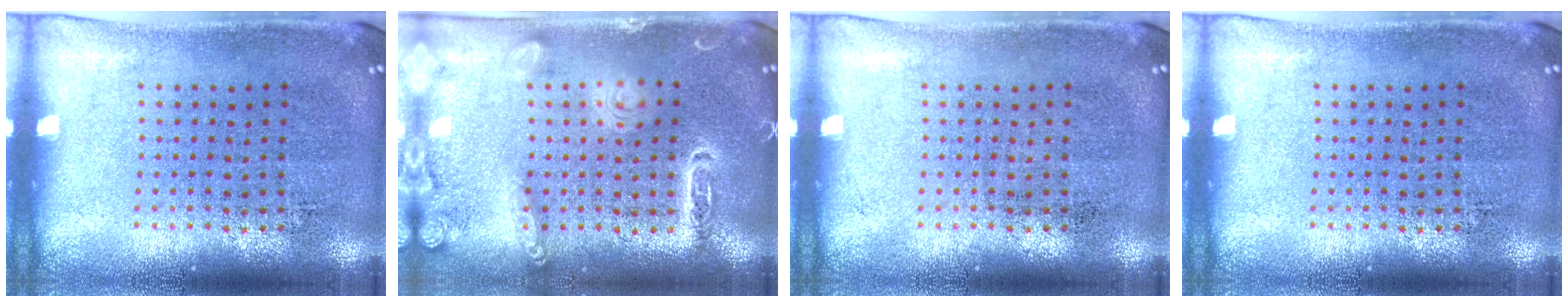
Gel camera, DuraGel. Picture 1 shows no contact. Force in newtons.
{"total": 1.8, "press": 1.8, "slide": 0.1}
{"total": 0.0}
{"total": 0.0}